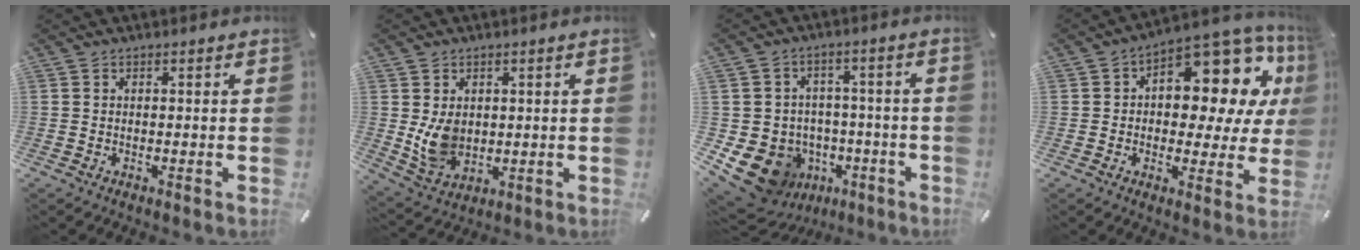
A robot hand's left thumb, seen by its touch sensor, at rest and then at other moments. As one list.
[{"total": 7.8, "force": [0.9, 6.4, 4.4], "torque": [-0.095, -0.009, 0.015]}, {"total": 13.5, "force": [-5.2, 11.6, 4.6], "torque": [-0.089, 0.021, -0.070]}, {"total": 14.0, "force": [6.5, 7.9, 9.6], "torque": [-0.122, -0.072, 0.108]}]